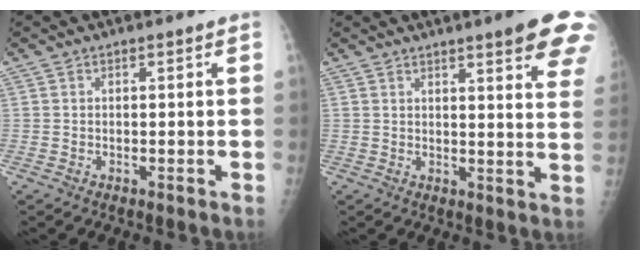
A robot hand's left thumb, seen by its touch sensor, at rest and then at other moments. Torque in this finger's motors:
{"motor_torque": [2.90, 2.11, 1.20, -0.44, 0.20]}